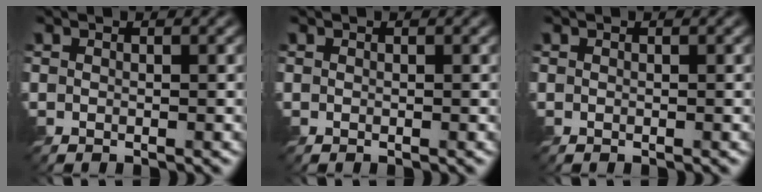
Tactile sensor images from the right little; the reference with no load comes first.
{"total": 0.0}
{"total": 0.0}